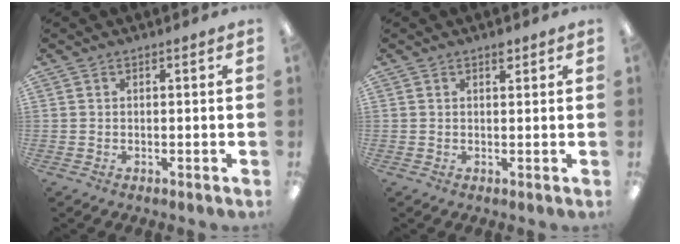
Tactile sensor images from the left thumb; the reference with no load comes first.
{"total": 1.9, "force": [1.3, 0.9, 0.9], "torque": [-0.005, -0.005, 0.020]}